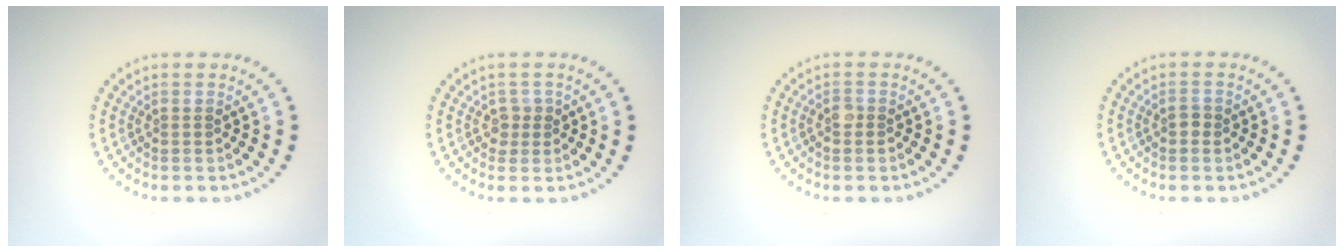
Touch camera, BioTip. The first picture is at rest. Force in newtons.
{"total": 1.4, "press": 1.2, "slide": 0.7}
{"total": 0.9, "press": 0.8, "slide": 0.4}
{"total": 0.8, "press": 0.8, "slide": 0.1}